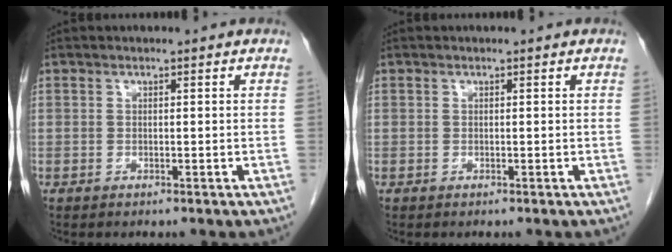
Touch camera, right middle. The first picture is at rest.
{"total": 0.0}